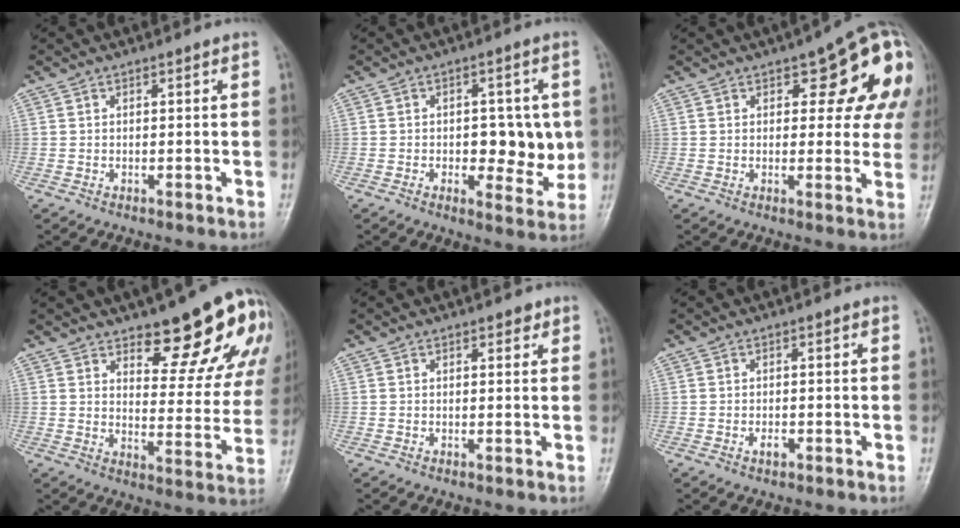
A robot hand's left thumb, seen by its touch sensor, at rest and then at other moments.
{"total": 9.8, "force": [-0.3, 5.2, 8.3], "torque": [-0.071, -0.005, 0.001]}
{"total": 14.9, "force": [5.4, 6.2, 12.5], "torque": [-0.117, -0.003, 0.056]}
{"total": 16.0, "force": [11.1, 5.3, 10.2], "torque": [-0.083, -0.089, 0.146]}
{"total": 1.6, "force": [1.0, 0.8, 1.0], "torque": [-0.004, -0.003, 0.009]}
{"total": 1.6, "force": [-0.6, 0.9, 1.2], "torque": [-0.017, 0.003, -0.011]}